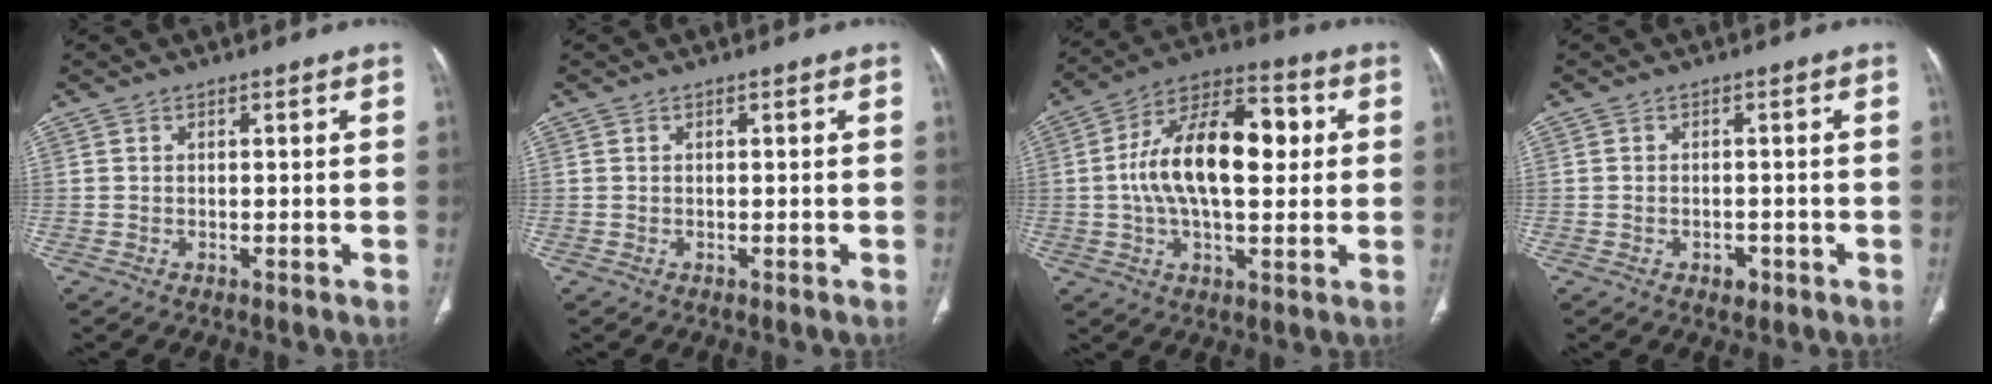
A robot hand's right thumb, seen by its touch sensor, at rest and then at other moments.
{"total": 0.0}
{"total": 19.0, "force": [1.9, 9.6, 16.2], "torque": [-0.263, 0.029, 0.025]}
{"total": 2.1, "force": [-1.0, 1.5, 1.0], "torque": [-0.011, 0.006, -0.008]}